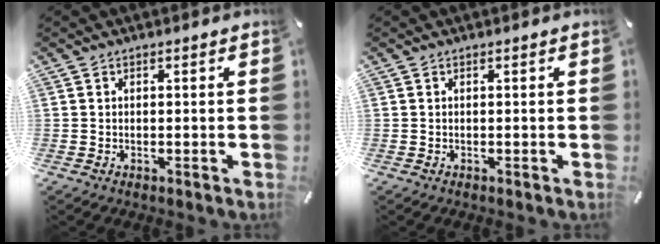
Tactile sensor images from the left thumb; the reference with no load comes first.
{"total": 0.0}